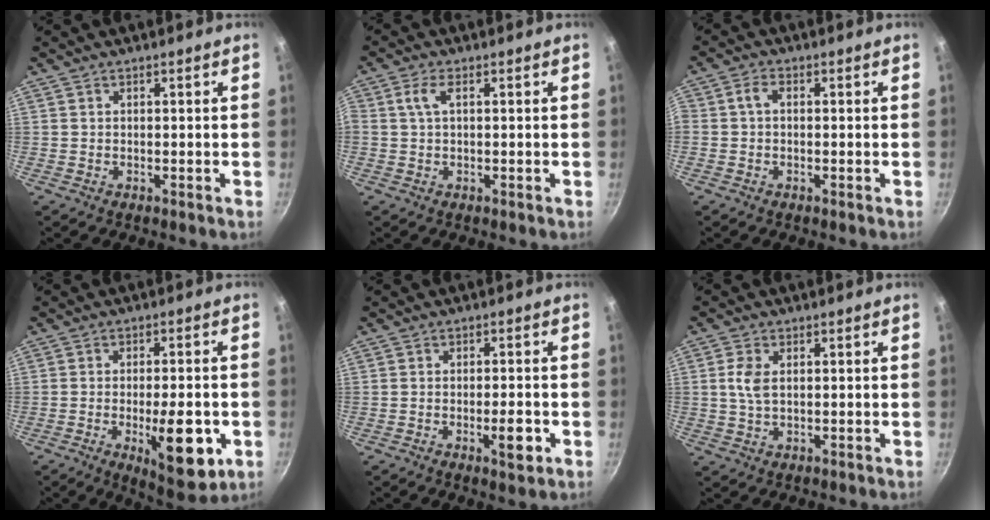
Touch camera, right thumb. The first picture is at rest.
{"total": 2.8, "force": [0.6, 1.1, 2.6], "torque": [-0.060, 0.007, 0.010]}
{"total": 2.3, "force": [-0.1, 1.5, 1.7], "torque": [-0.033, 0.009, -0.009]}
{"total": 13.1, "force": [-3.8, 4.6, 11.7], "torque": [-0.145, 0.004, -0.044]}
{"total": 4.5, "force": [-1.6, 1.3, 4.0], "torque": [-0.053, 0.009, -0.022]}
{"total": 4.0, "force": [0.7, 2.3, 3.2], "torque": [-0.070, 0.003, 0.013]}